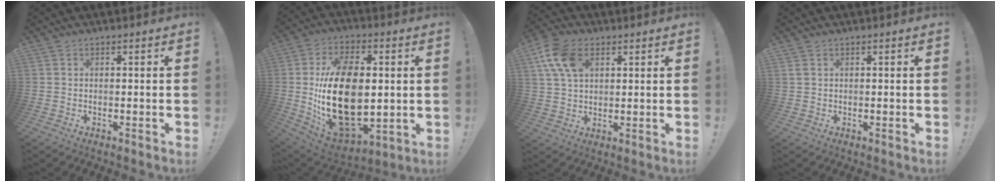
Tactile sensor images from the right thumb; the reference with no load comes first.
{"total": 27.4, "force": [0.1, 16.6, 21.9], "torque": [-0.427, -0.012, 0.011]}
{"total": 11.8, "force": [4.8, 7.5, 7.7], "torque": [-0.147, -0.003, 0.092]}
{"total": 1.1, "force": [0.6, 0.7, 0.7], "torque": [-0.020, 0.005, 0.013]}